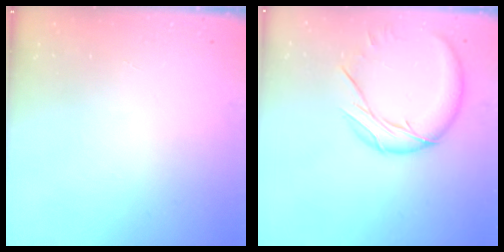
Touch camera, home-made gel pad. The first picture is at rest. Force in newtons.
{"total": 13.3, "press": 13.2, "slide": 1.0}